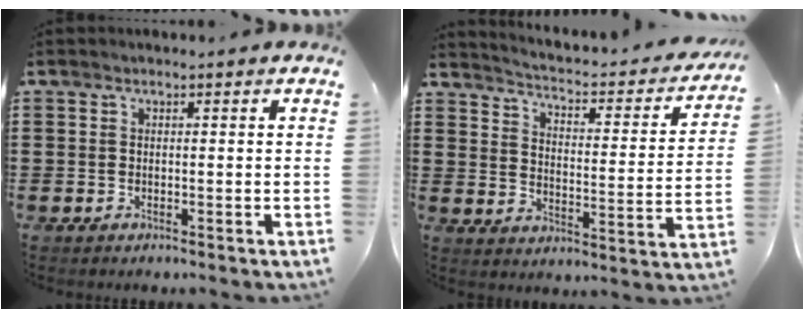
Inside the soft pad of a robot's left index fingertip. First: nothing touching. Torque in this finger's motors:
{"motor_torque": [0.92, -1.22, 0.23, 0.07]}